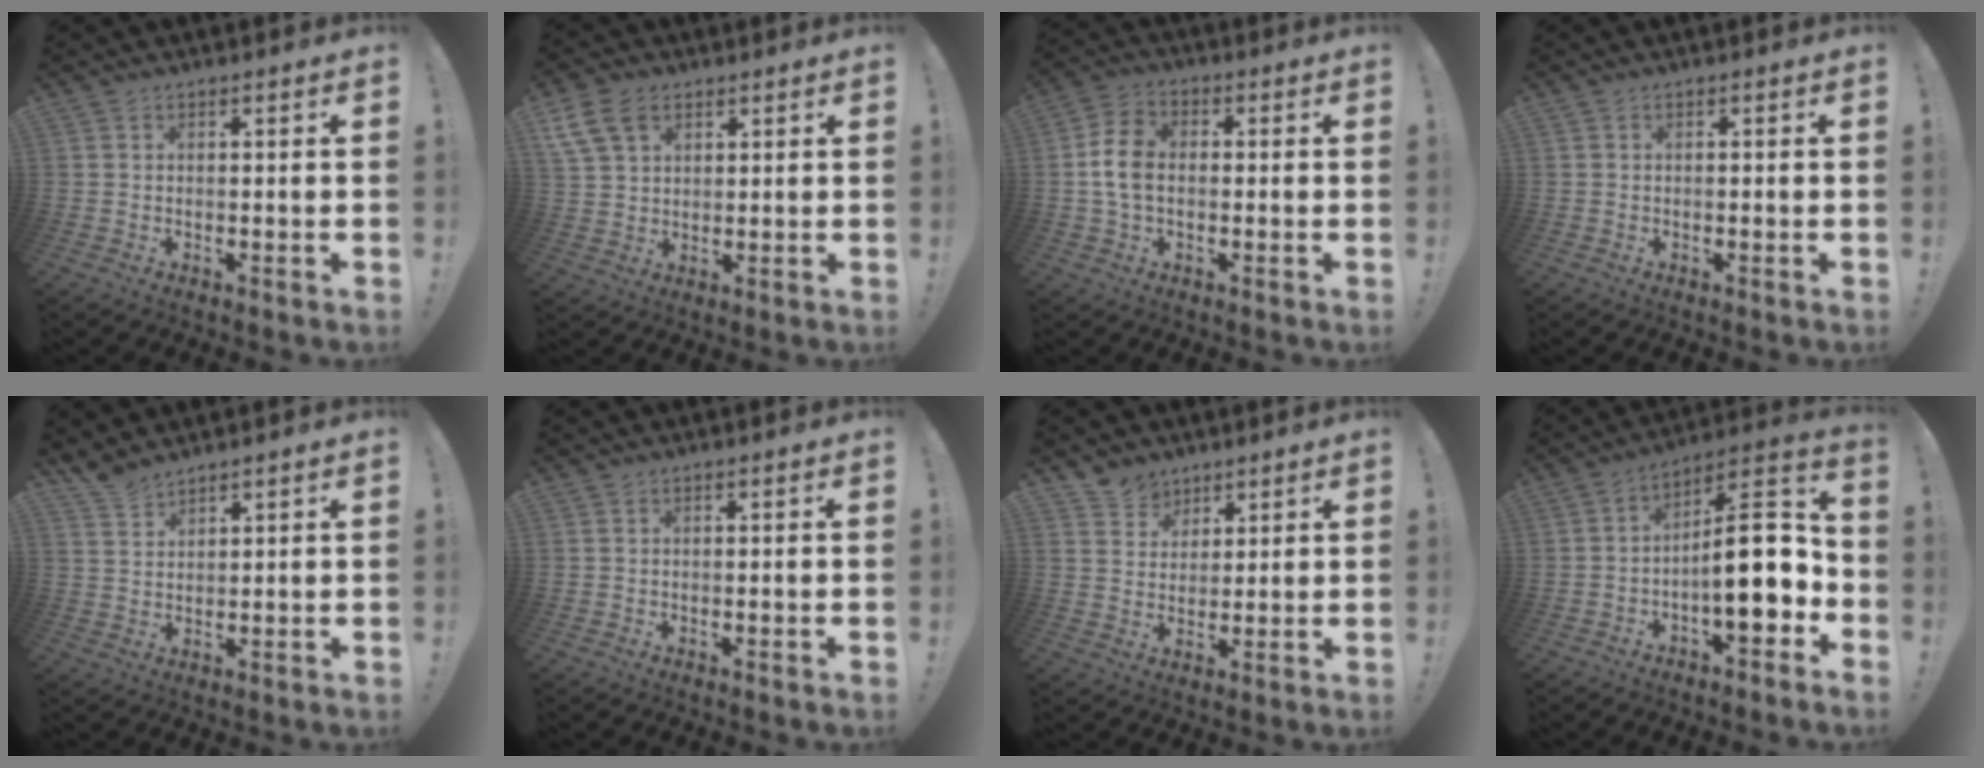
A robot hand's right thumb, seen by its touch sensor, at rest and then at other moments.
{"total": 10.1, "force": [5.0, 6.7, 5.6], "torque": [-0.115, -0.013, 0.100]}
{"total": 8.9, "force": [-0.7, 6.1, 6.4], "torque": [-0.115, 0.012, -0.008]}
{"total": 0.6, "force": [-0.4, 0.0, 0.4], "torque": [-0.013, 0.002, -0.006]}
{"total": 4.5, "force": [4.1, 1.1, 1.3], "torque": [-0.029, -0.022, 0.080]}
{"total": 0.0}
{"total": 6.4, "force": [4.5, 4.5, 0.2], "torque": [-0.002, -0.035, 0.089]}
{"total": 16.6, "force": [-2.7, 6.2, 15.2], "torque": [-0.221, 0.021, -0.039]}